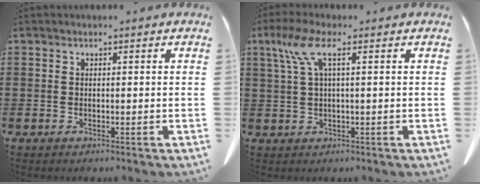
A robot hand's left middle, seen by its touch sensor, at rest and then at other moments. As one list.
[{"total": 5.0, "force": [1.8, 1.0, 4.6], "torque": [-0.109, 0.000, 0.025]}]